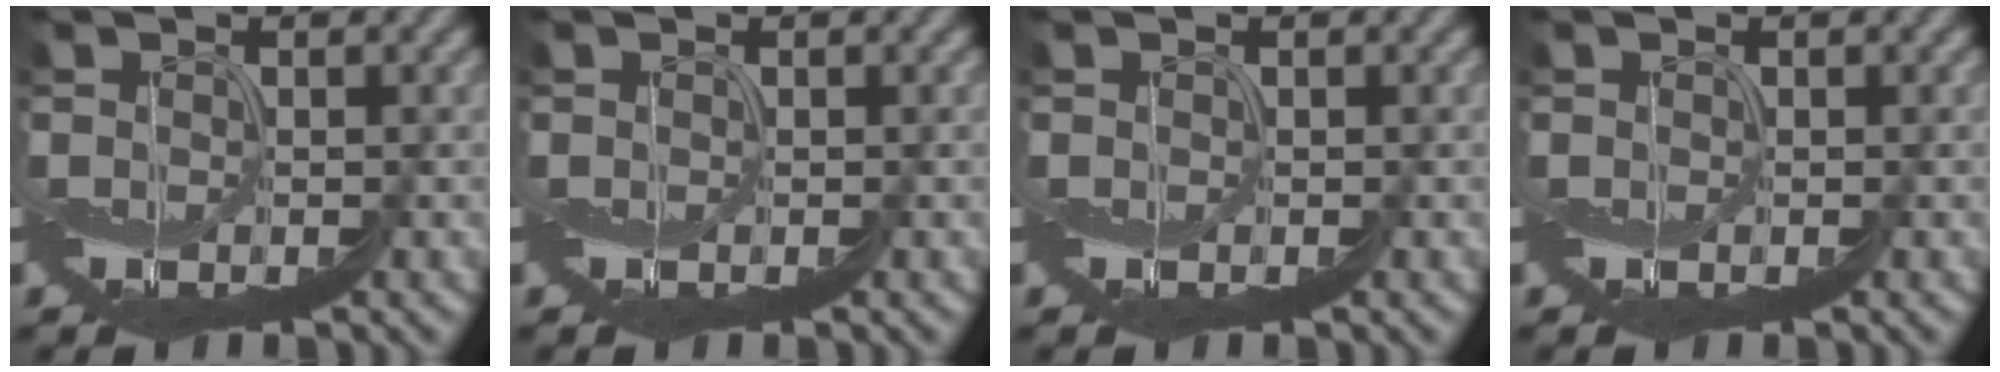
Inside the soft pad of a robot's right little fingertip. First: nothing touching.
{"total": 0.0}
{"total": 0.0}
{"total": 0.0}